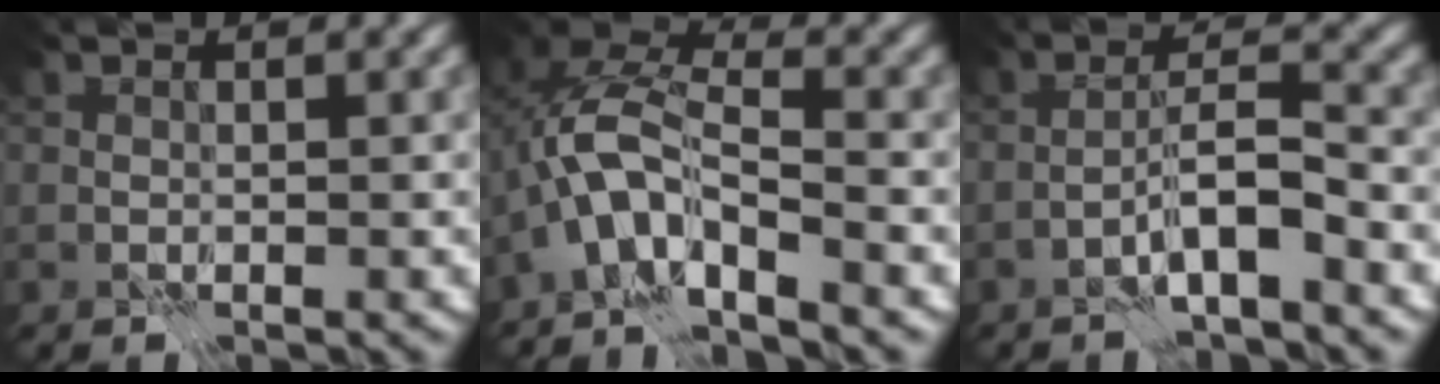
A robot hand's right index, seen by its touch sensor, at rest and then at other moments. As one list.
[{"total": 5.9, "force": [-2.8, 2.0, 4.8], "torque": [-0.086, 0.020, -0.068]}, {"total": 3.3, "force": [-1.9, 0.1, 2.7], "torque": [-0.046, 0.020, -0.043]}]